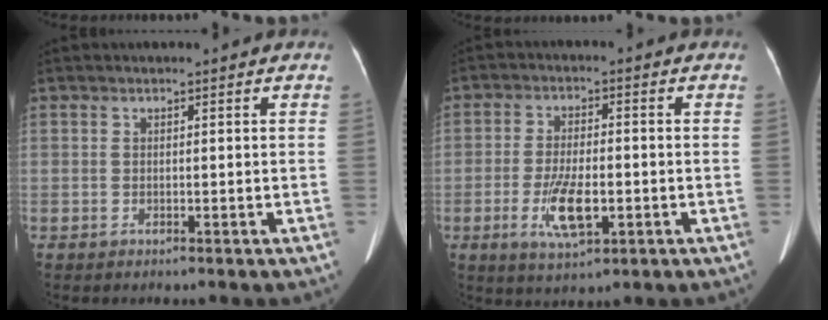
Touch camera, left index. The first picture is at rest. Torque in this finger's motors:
{"motor_torque": [0.77, 0.16, 0.18, 0.04]}